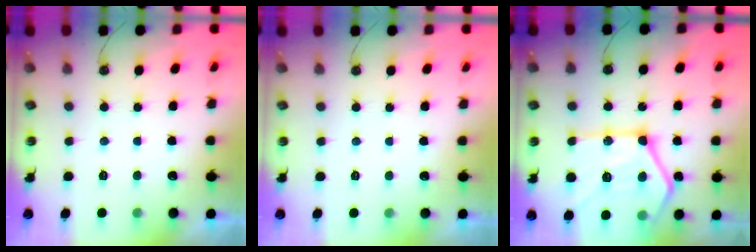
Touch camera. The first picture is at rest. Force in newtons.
{"total": 0.0}
{"total": 25.8, "press": 25.7, "slide": 2.6}